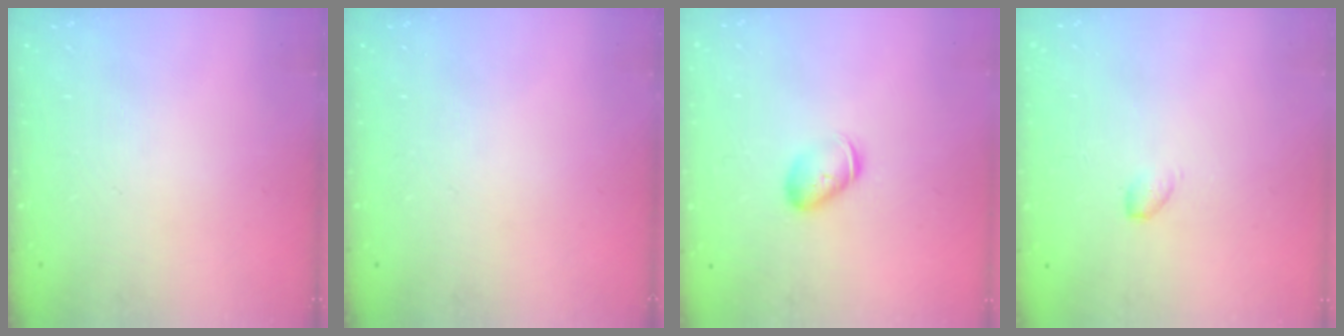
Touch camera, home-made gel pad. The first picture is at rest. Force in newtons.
{"total": 0.0}
{"total": 5.9, "press": 5.8, "slide": 0.7}
{"total": 4.5, "press": 4.5, "slide": 0.5}